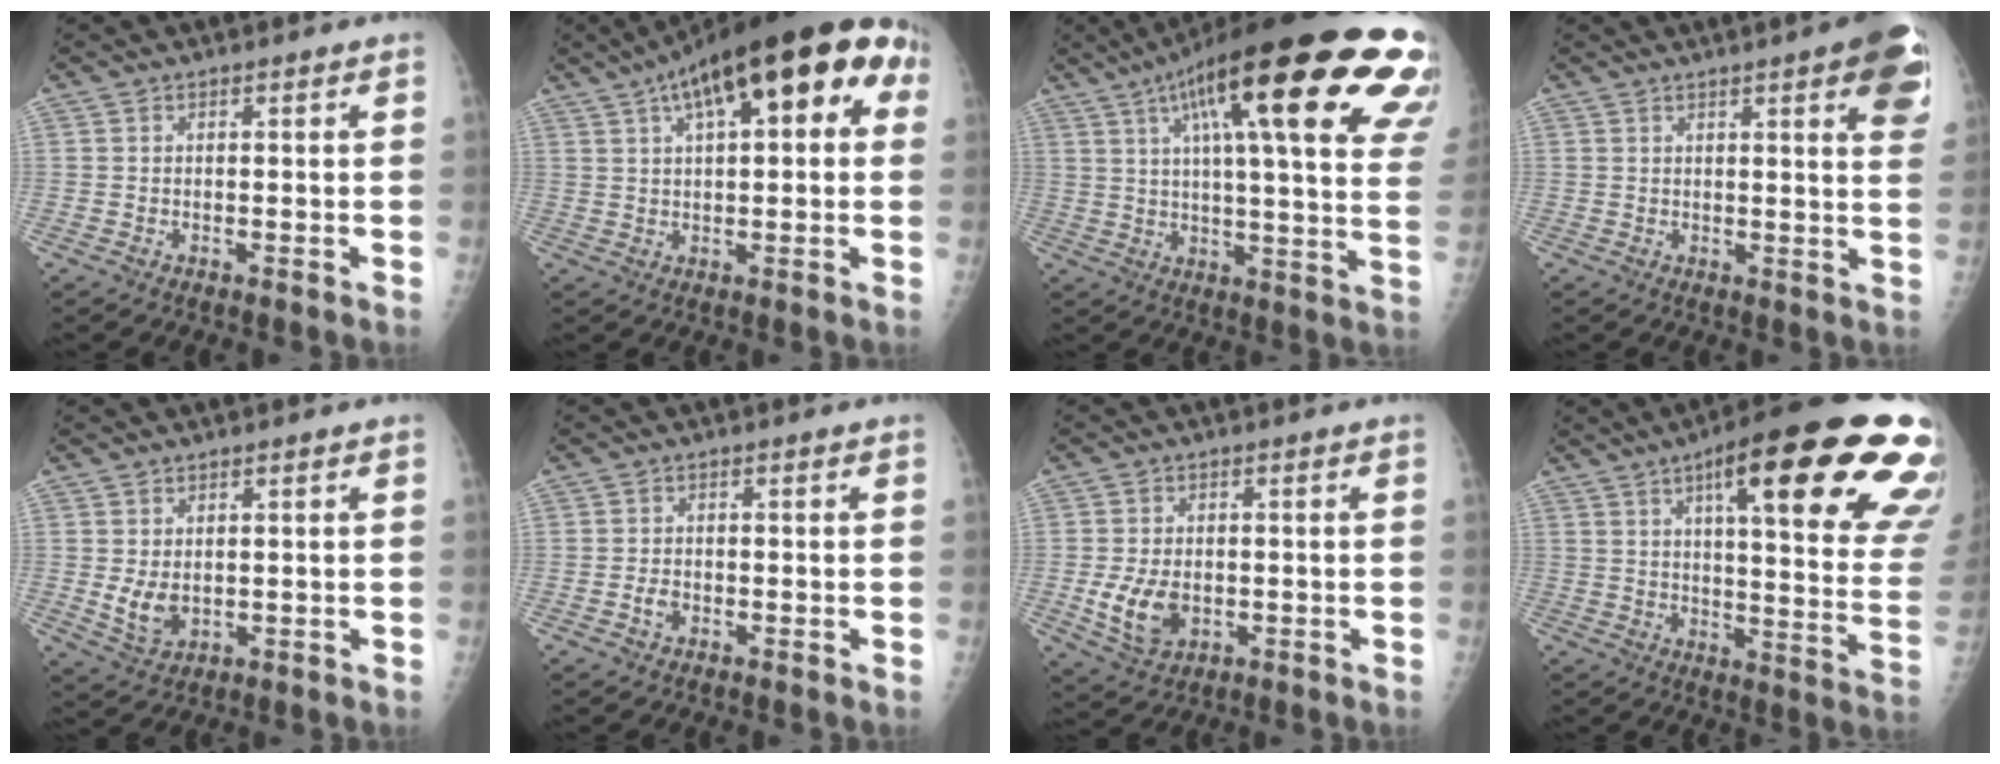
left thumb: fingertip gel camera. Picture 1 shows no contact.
{"total": 22.3, "force": [8.5, 8.5, 18.8], "torque": [-0.267, 0.042, 0.119]}
{"total": 34.2, "force": [16.9, 7.4, 28.8], "torque": [-0.311, 0.009, 0.235]}
{"total": 11.8, "force": [5.6, 2.2, 10.1], "torque": [-0.100, -0.016, 0.060]}
{"total": 4.6, "force": [0.4, 3.2, 3.2], "torque": [-0.048, -0.013, 0.021]}
{"total": 1.9, "force": [-0.7, 1.3, 1.1], "torque": [-0.018, 0.003, -0.014]}
{"total": 7.8, "force": [-1.2, 5.3, 5.5], "torque": [-0.094, -0.005, -0.012]}
{"total": 29.9, "force": [14.8, 7.0, 25.0], "torque": [-0.264, -0.026, 0.203]}